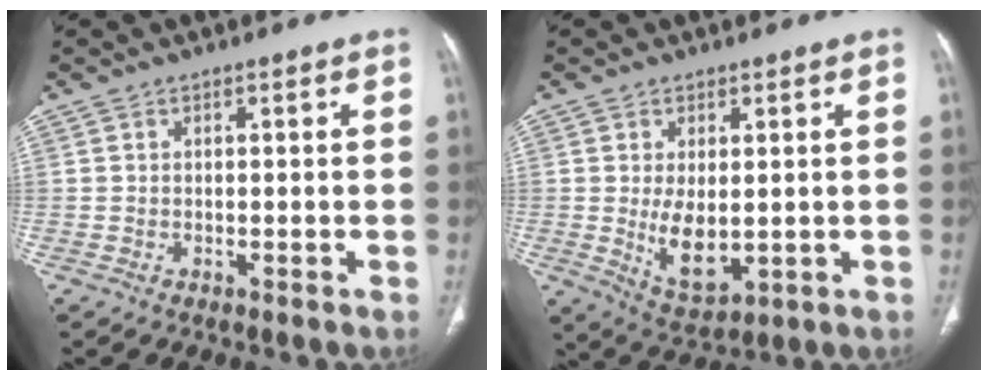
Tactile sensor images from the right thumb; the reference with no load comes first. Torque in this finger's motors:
{"motor_torque": [-0.44, 0.71, 0.39, 0.46, 0.25]}